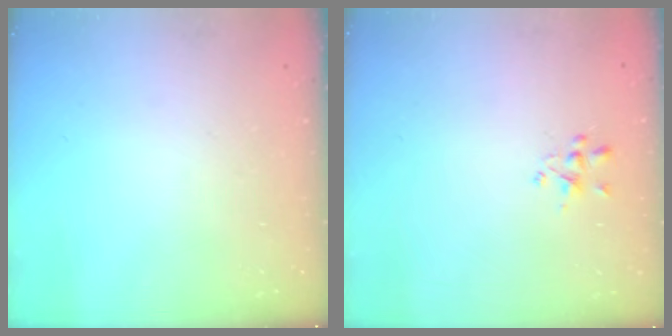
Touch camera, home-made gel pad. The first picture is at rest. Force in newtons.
{"total": 1.8, "press": 1.7, "slide": 0.7}